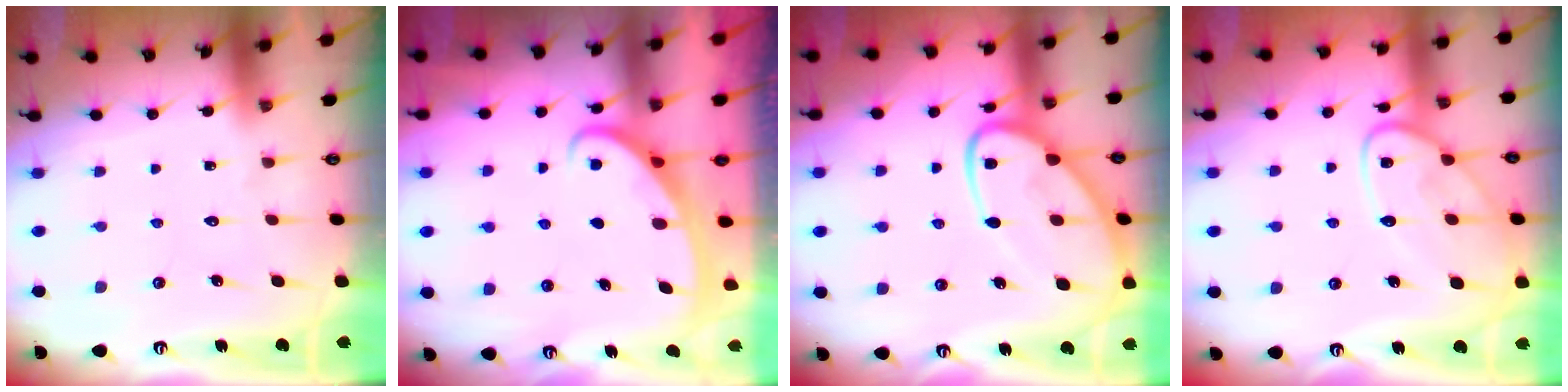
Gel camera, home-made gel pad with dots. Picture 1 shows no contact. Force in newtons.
{"total": 2.7, "press": 2.7, "slide": 0.4}
{"total": 14.4, "press": 14.3, "slide": 1.3}
{"total": 12.9, "press": 12.8, "slide": 1.0}